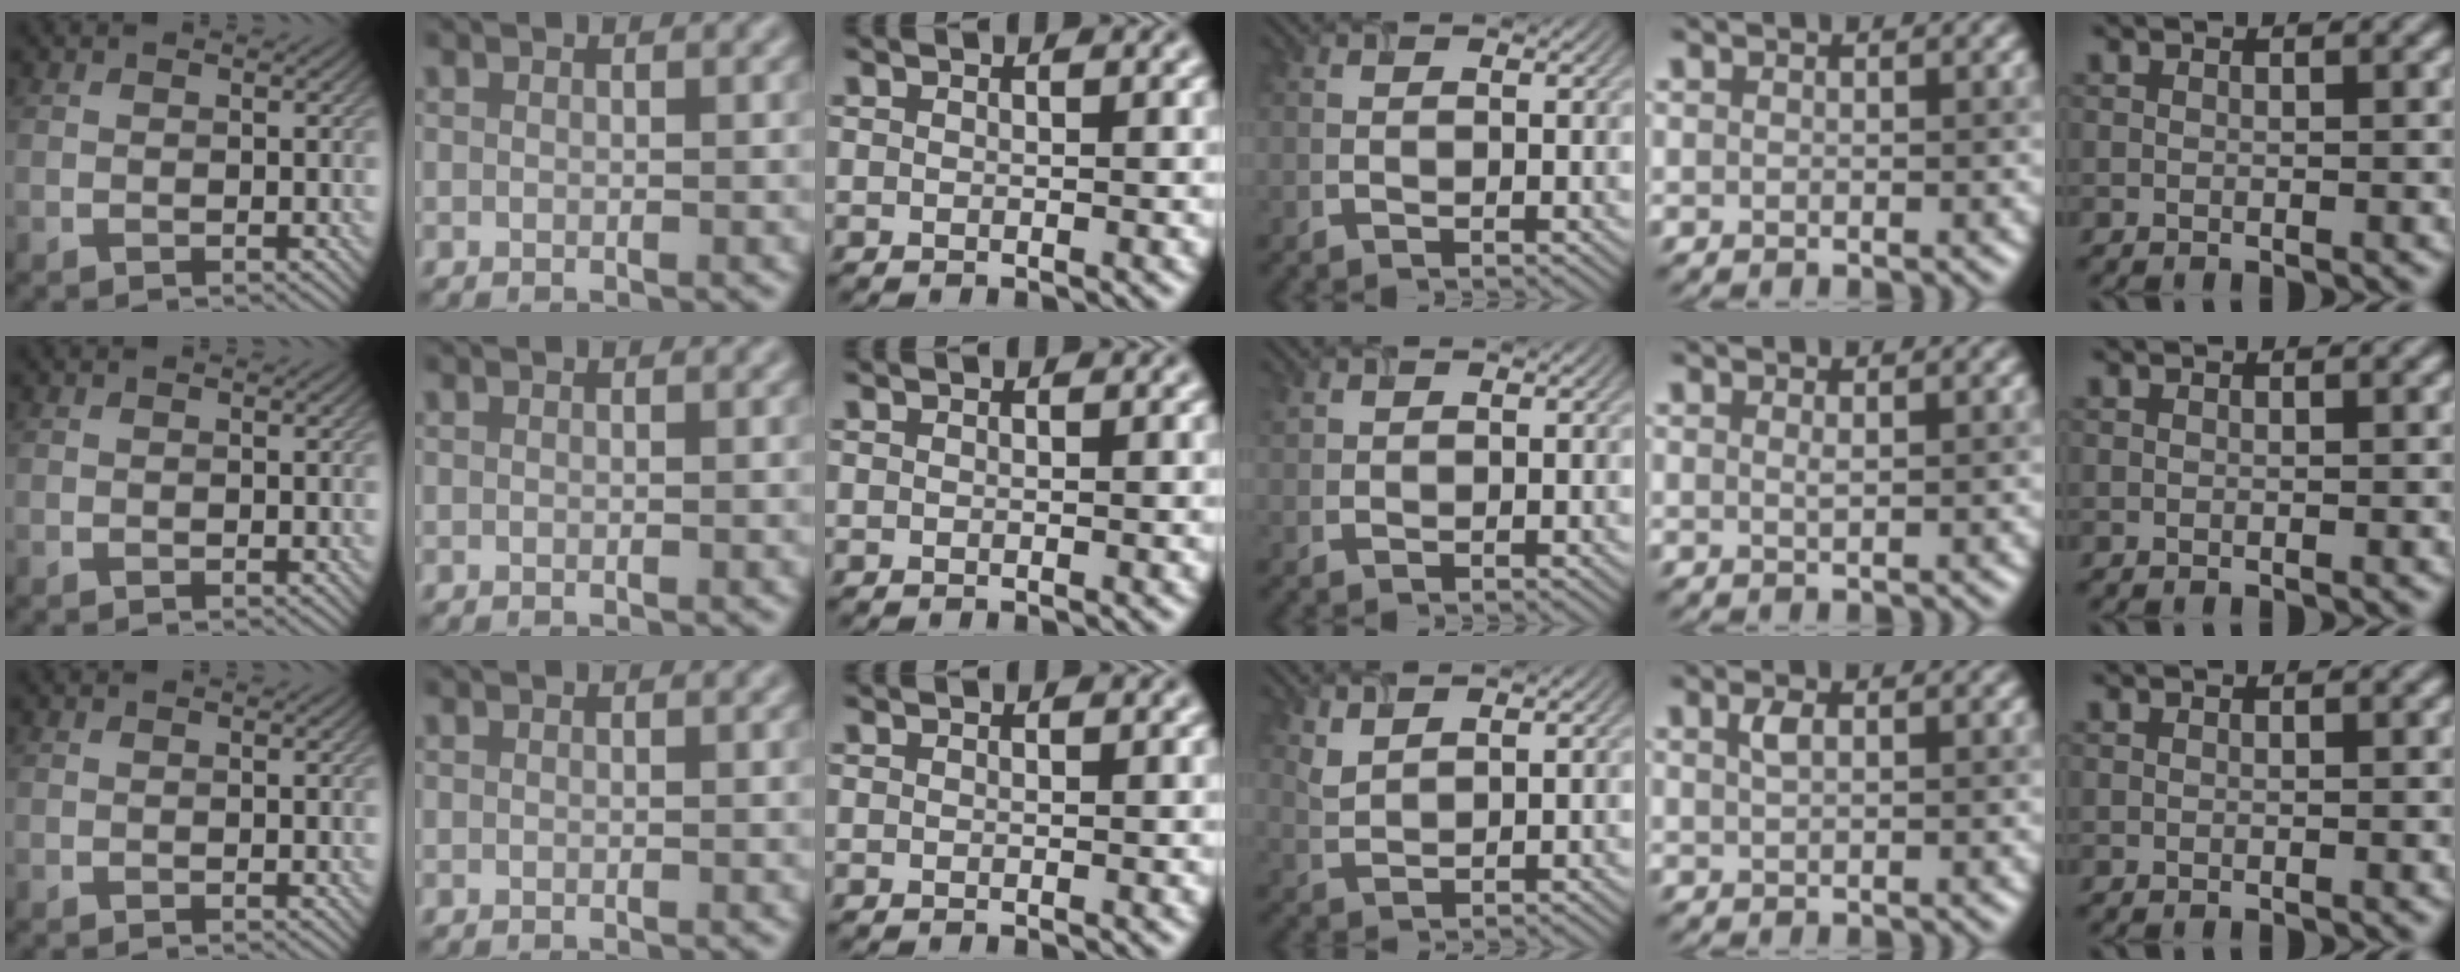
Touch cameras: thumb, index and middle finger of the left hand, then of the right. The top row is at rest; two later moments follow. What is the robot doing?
{"motion": "insert", "object": "airpods case & airpods"}